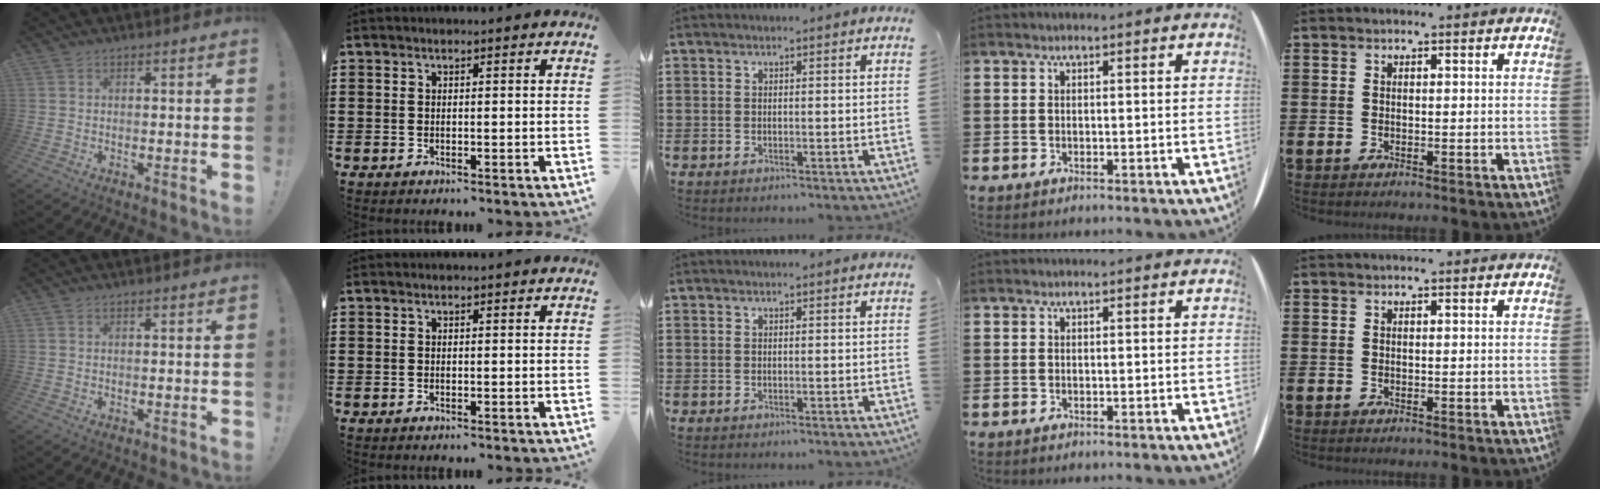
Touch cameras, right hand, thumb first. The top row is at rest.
{}